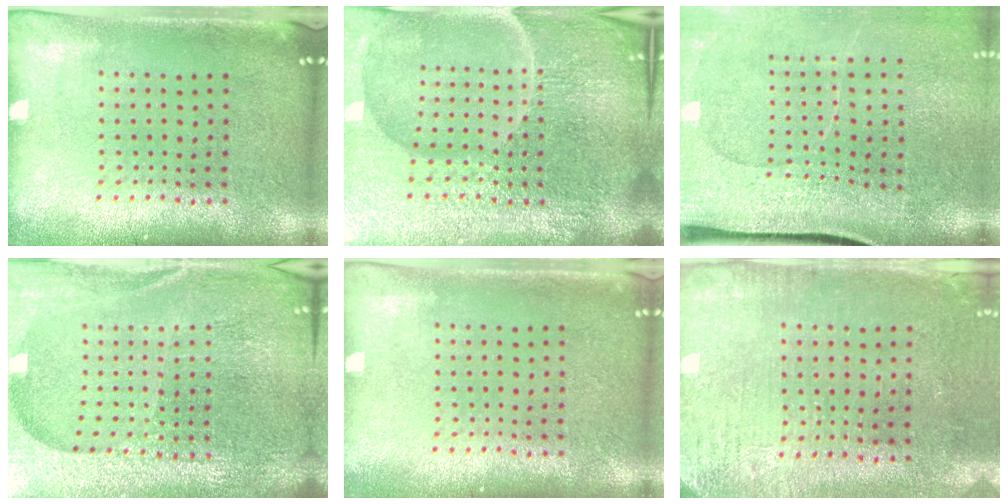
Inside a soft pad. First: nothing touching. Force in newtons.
{"total": 7.2, "press": 6.4, "slide": 3.4}
{"total": 4.0, "press": 3.3, "slide": 2.3}
{"total": 5.4, "press": 5.0, "slide": 2.1}
{"total": 0.5, "press": 0.5, "slide": 0.2}
{"total": 3.1, "press": 2.6, "slide": 1.6}